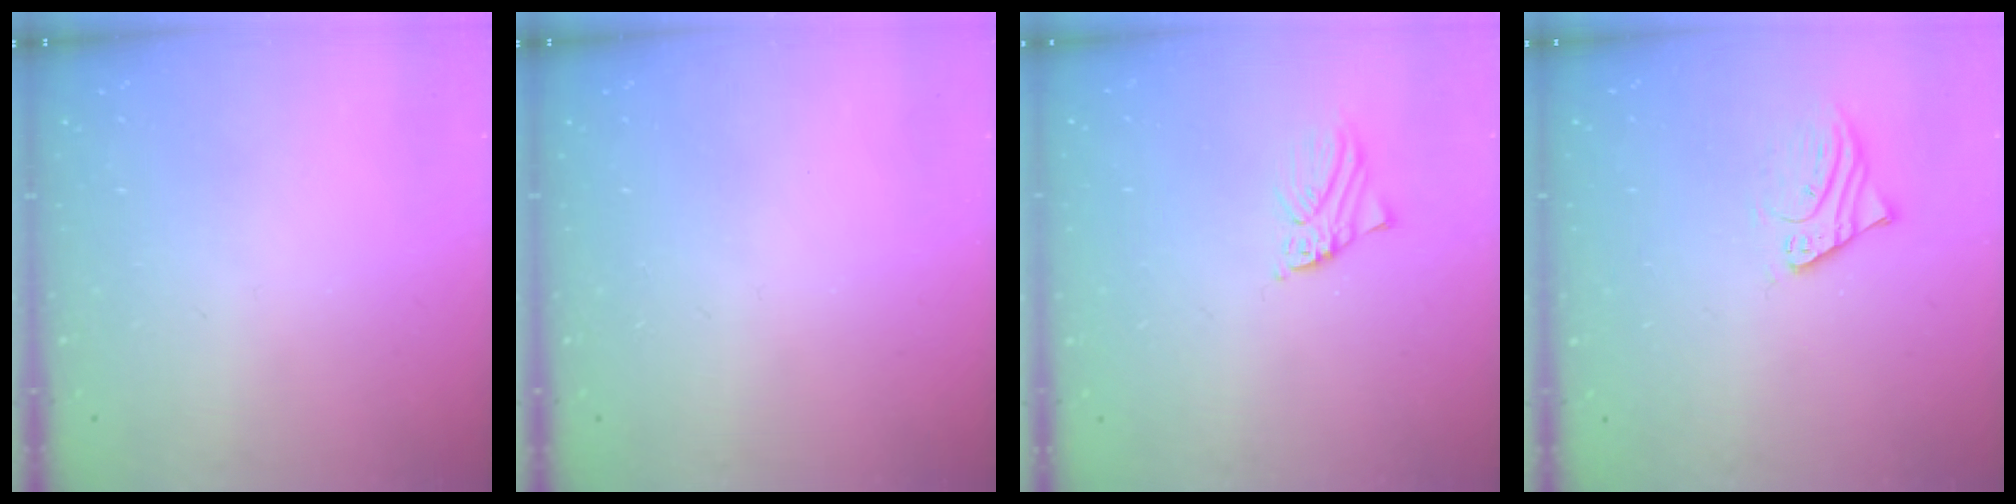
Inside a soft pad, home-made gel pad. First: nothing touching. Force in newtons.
{"total": 0.0}
{"total": 1.6, "press": 1.6, "slide": 0.1}
{"total": 1.5, "press": 1.5, "slide": 0.1}